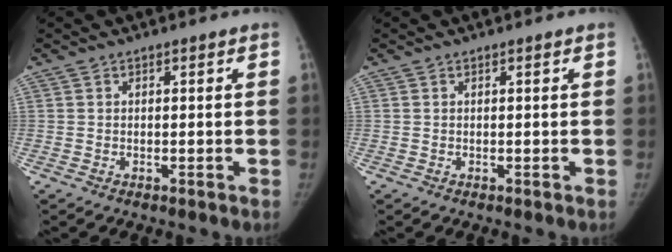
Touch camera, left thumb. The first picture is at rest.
{"total": 0.0}